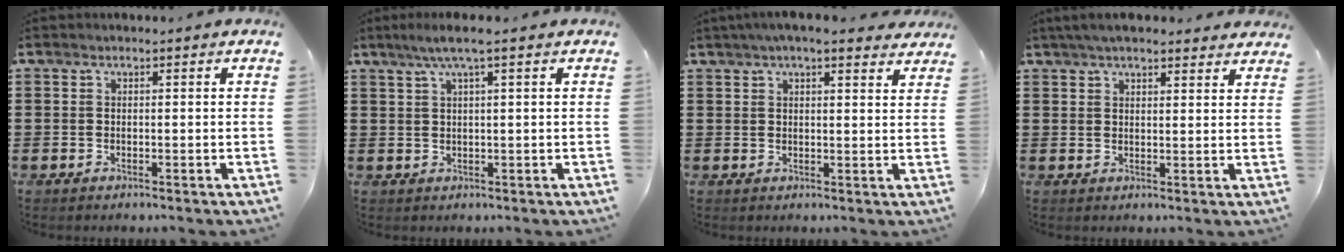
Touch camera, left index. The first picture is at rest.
{"total": 3.2, "force": [1.6, -0.1, 2.8], "torque": [-0.058, 0.001, 0.026]}
{"total": 4.3, "force": [3.6, 0.4, 2.2], "torque": [-0.054, 0.001, 0.066]}
{"total": 4.1, "force": [3.7, 0.7, 1.7], "torque": [-0.042, 0.001, 0.069]}